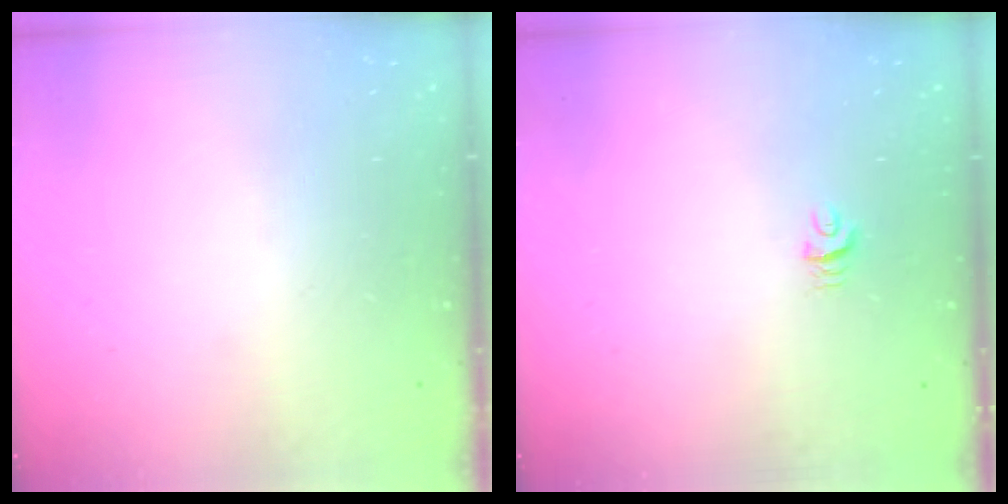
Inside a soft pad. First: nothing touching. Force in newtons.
{"total": 4.5, "press": 4.5, "slide": 0.5}